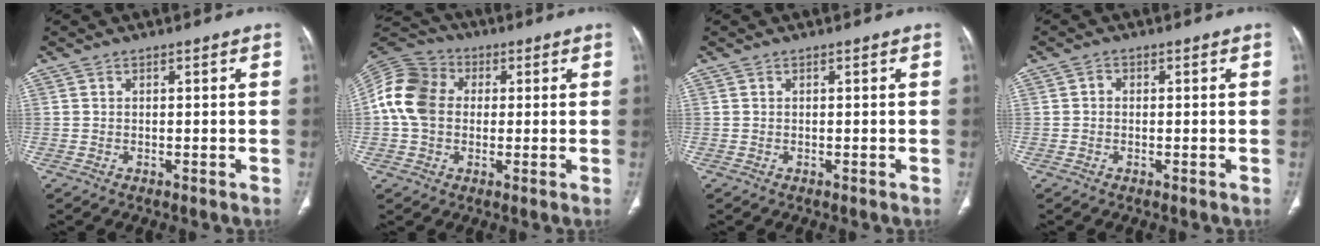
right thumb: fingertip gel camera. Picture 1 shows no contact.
{"total": 12.0, "force": [0.9, 9.6, 7.3], "torque": [-0.136, 0.030, 0.006]}
{"total": 0.0}
{"total": 0.9, "force": [-0.1, 0.7, 0.5], "torque": [-0.002, 0.004, -0.007]}